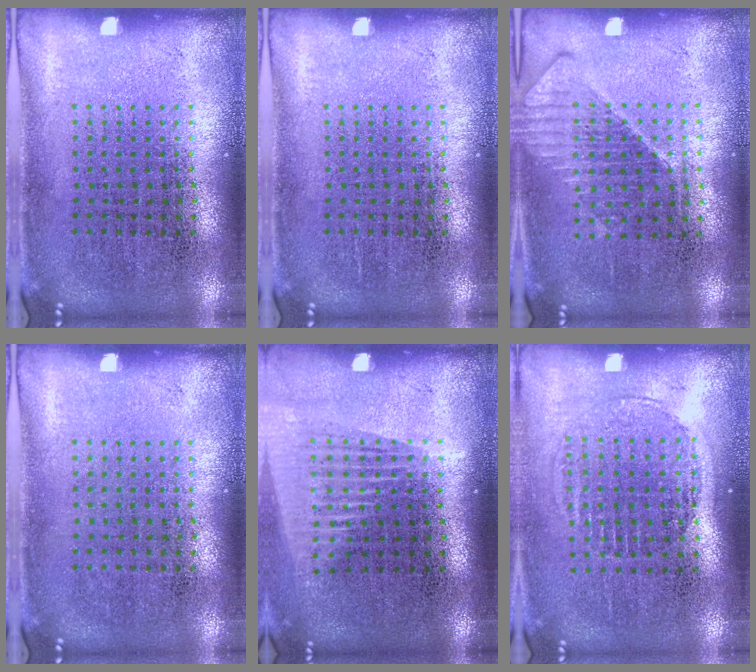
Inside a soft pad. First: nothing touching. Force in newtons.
{"total": 0.0}
{"total": 1.2, "press": 1.2, "slide": 0.3}
{"total": 0.0}
{"total": 1.4, "press": 1.2, "slide": 0.8}
{"total": 1.5, "press": 1.3, "slide": 0.7}